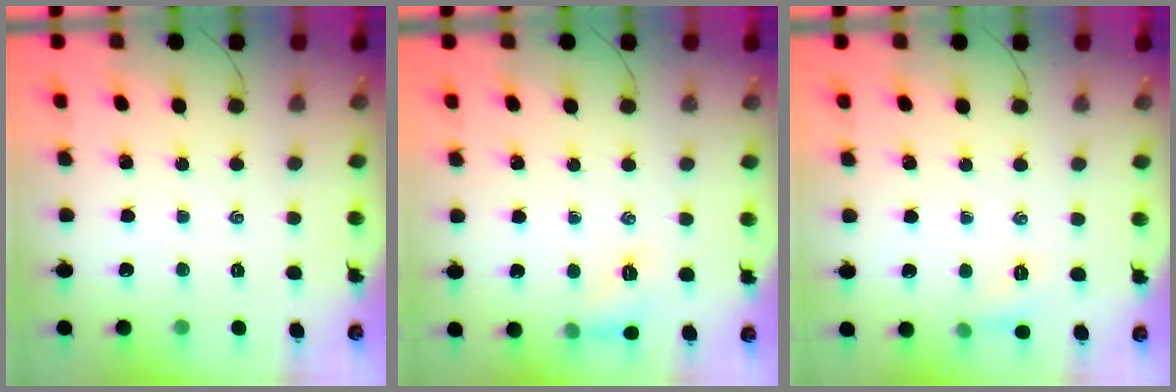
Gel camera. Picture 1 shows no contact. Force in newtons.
{"total": 8.0, "press": 7.9, "slide": 0.9}
{"total": 5.6, "press": 5.5, "slide": 1.4}